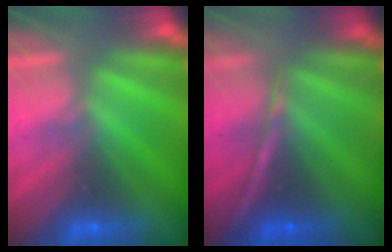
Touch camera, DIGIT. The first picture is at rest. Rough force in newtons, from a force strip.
{"total": 1.3}